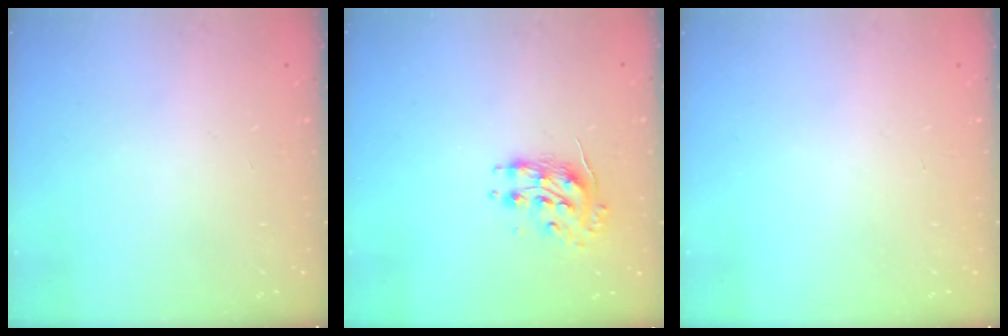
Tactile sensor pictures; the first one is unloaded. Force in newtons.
{"total": 8.6, "press": 8.6, "slide": 0.3}
{"total": 0.0}